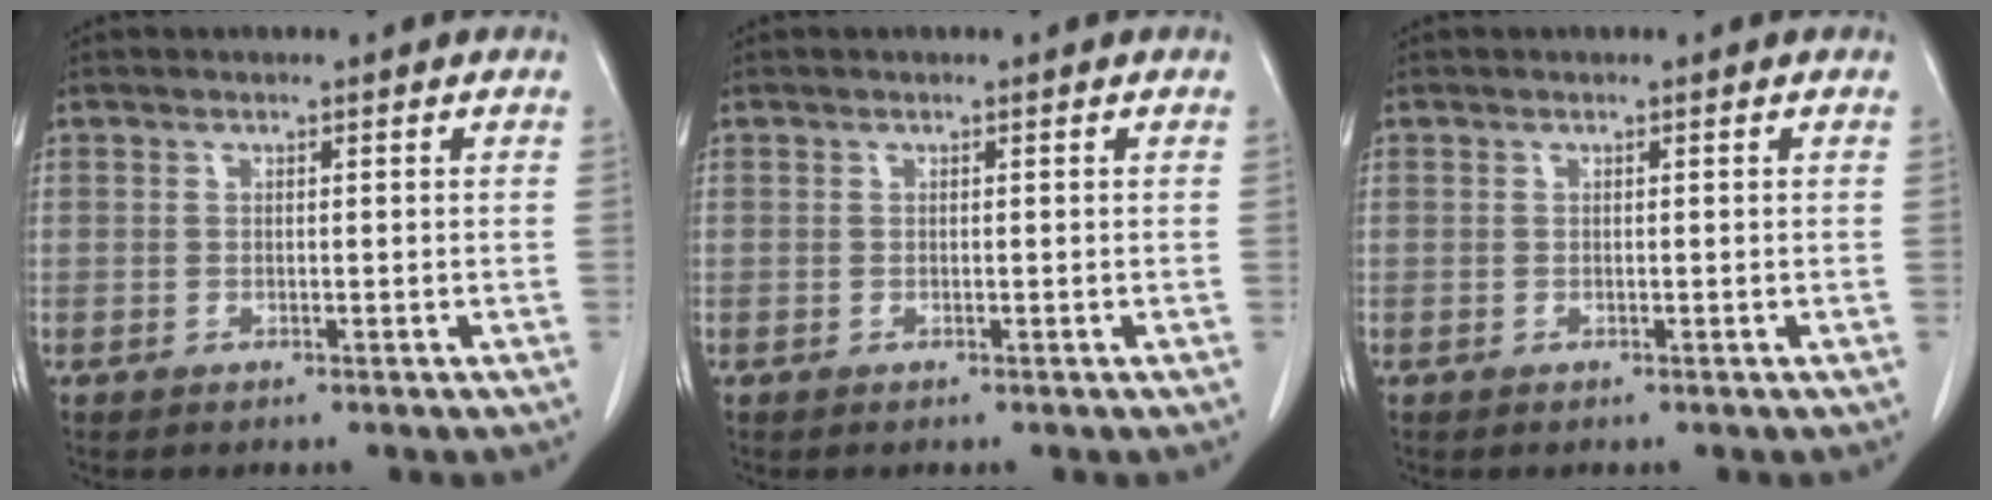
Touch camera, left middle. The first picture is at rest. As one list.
[{"total": 0.0}, {"total": 0.0}]